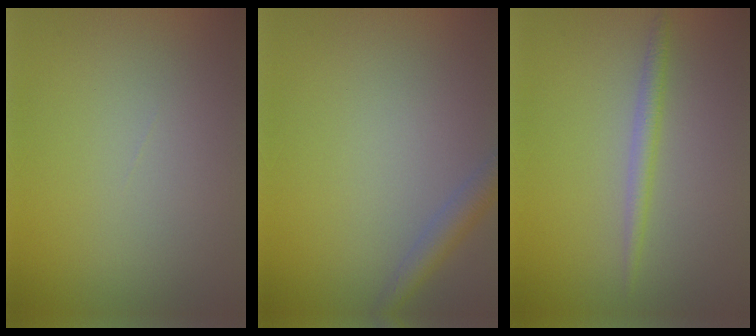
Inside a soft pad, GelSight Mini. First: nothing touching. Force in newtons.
{"total": 2.4, "press": 2.4, "slide": 0.1}
{"total": 1.6, "press": 1.6, "slide": 0.1}